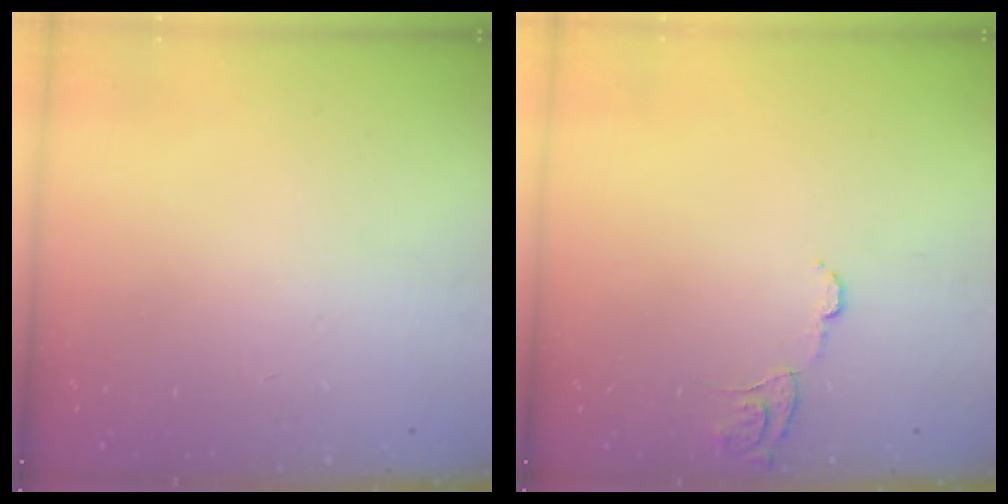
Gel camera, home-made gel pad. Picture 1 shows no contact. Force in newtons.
{"total": 7.7, "press": 7.7, "slide": 0.4}